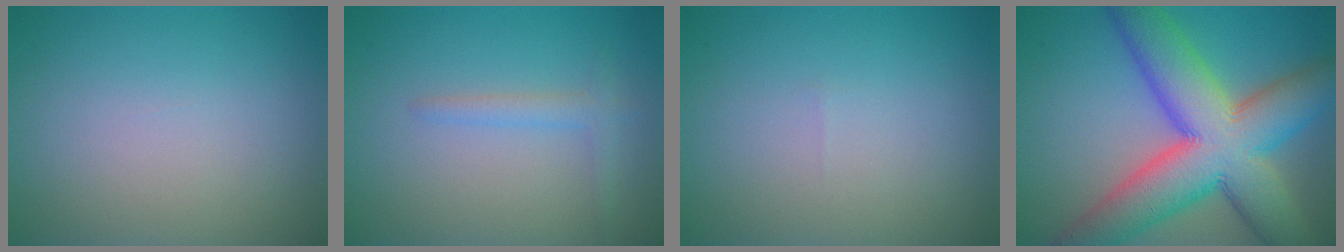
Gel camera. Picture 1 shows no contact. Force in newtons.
{"total": 1.4, "press": 1.4, "slide": 0.2}
{"total": 0.0}
{"total": 13.6, "press": 13.6, "slide": 0.6}